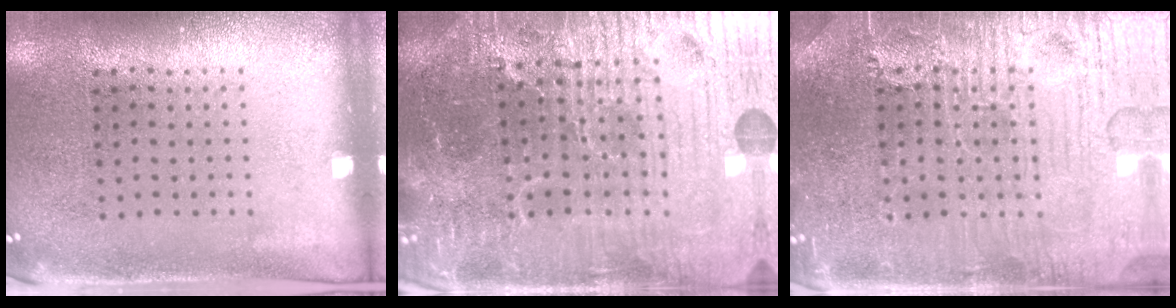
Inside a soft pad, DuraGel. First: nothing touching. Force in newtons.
{"total": 6.1, "press": 5.7, "slide": 2.2}
{"total": 4.6, "press": 4.6, "slide": 0.4}